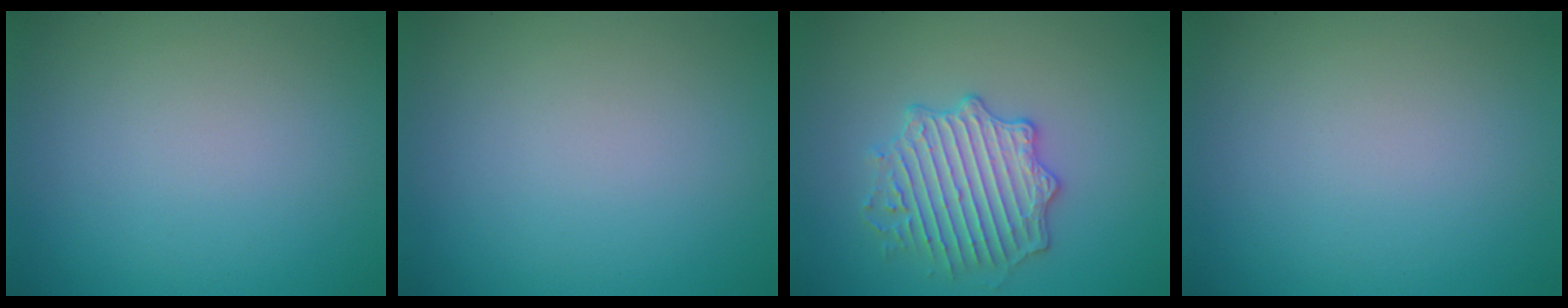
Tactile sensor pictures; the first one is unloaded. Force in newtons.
{"total": 0.0}
{"total": 4.0, "press": 4.0, "slide": 0.5}
{"total": 0.0}